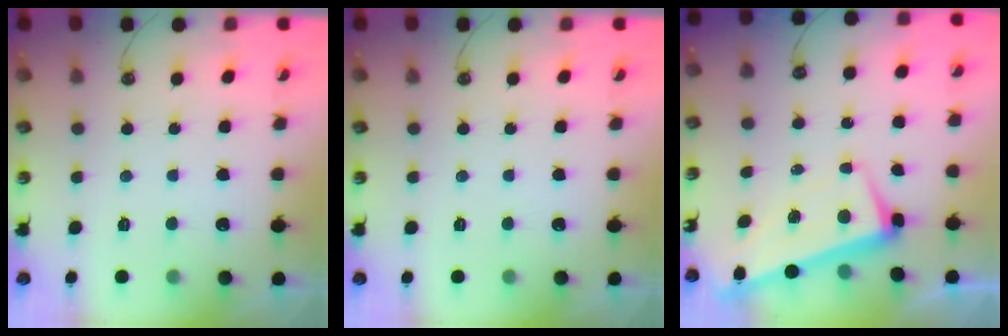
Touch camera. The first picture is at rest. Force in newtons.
{"total": 0.0}
{"total": 2.2, "press": 1.4, "slide": 1.7}